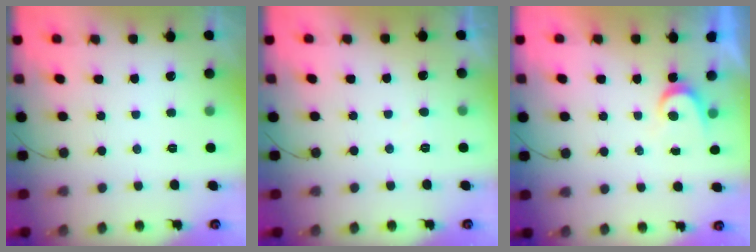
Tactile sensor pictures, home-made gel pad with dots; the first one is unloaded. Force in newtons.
{"total": 2.3, "press": 2.3, "slide": 0.1}
{"total": 3.4, "press": 3.4, "slide": 0.4}